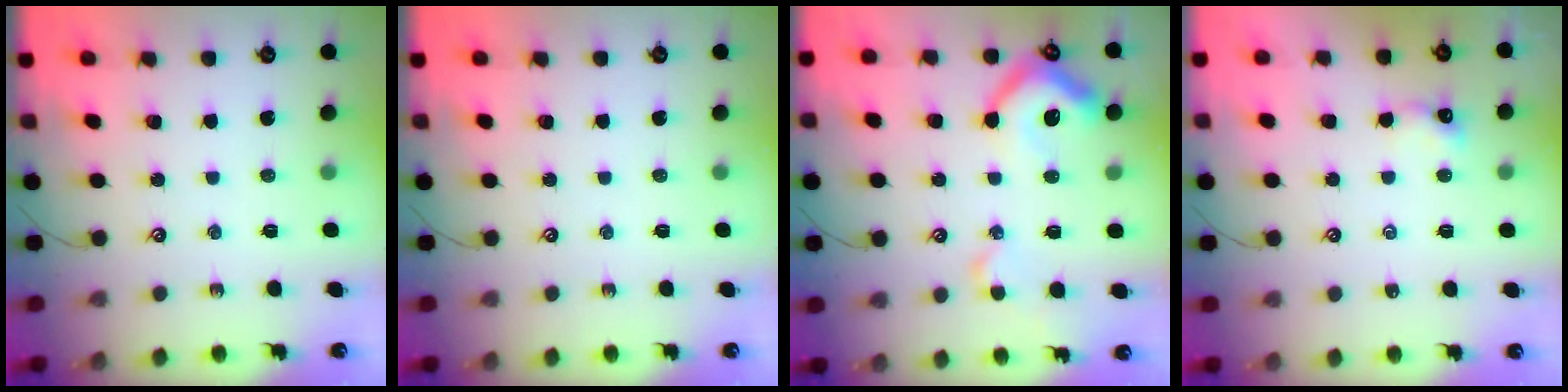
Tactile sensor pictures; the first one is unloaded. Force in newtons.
{"total": 0.0}
{"total": 10.2, "press": 10.2, "slide": 1.0}
{"total": 1.2, "press": 1.2, "slide": 0.4}